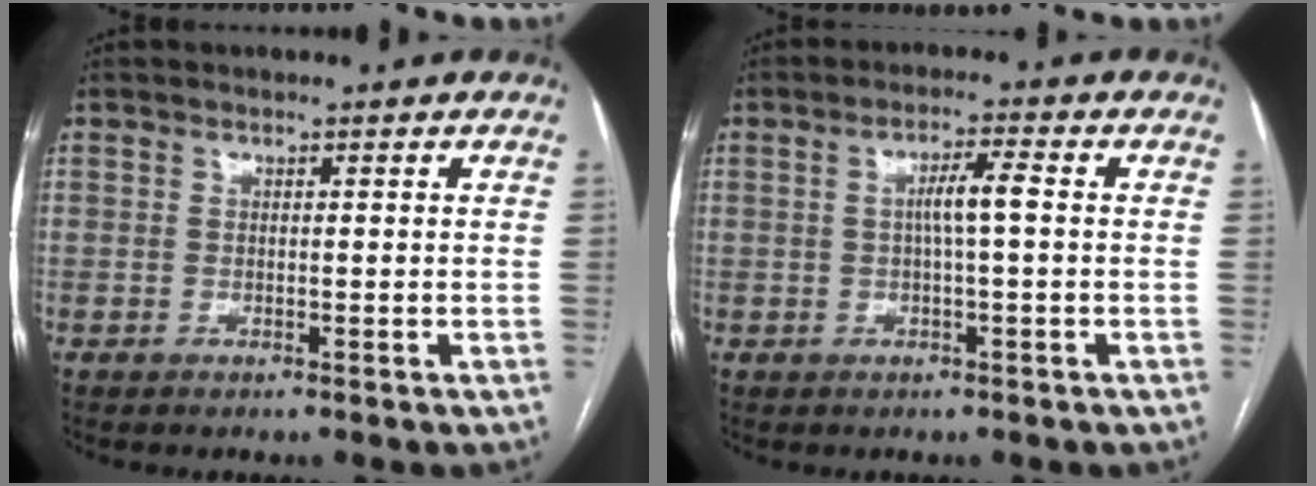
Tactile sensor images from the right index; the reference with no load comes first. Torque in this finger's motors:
{"motor_torque": [0.81, -0.37, 0.44, 0.10]}